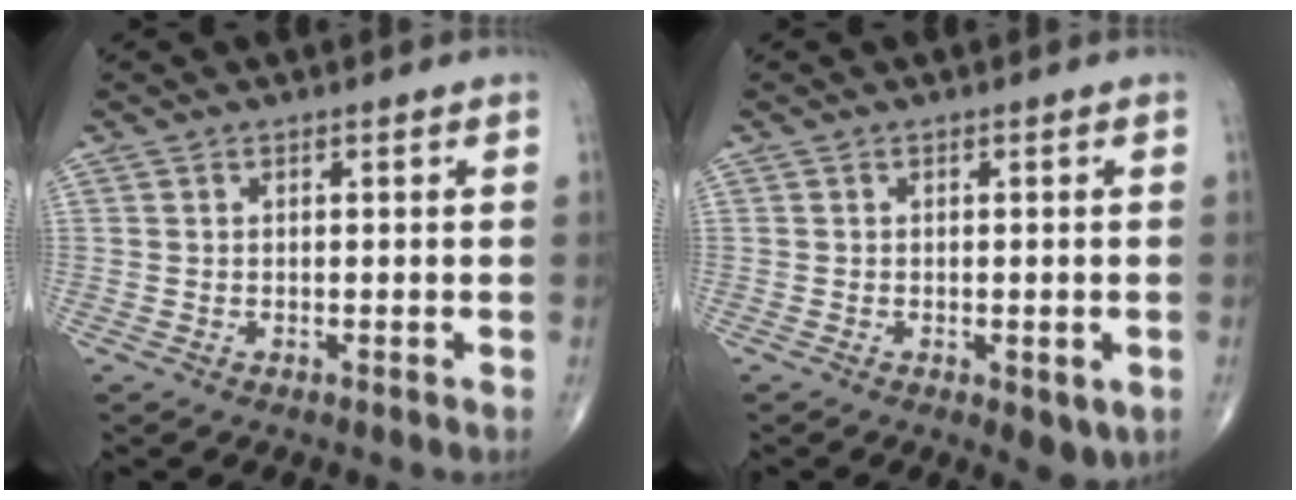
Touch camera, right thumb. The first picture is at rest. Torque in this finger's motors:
{"motor_torque": [-0.29, 0.08, 0.26, 0.10, 0.09]}